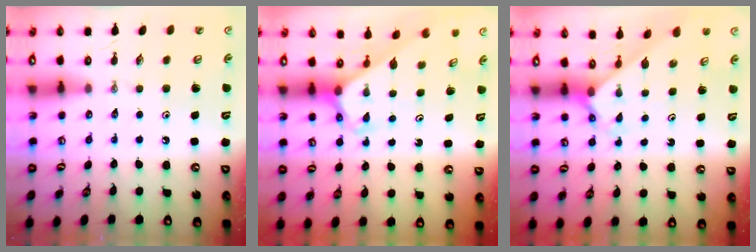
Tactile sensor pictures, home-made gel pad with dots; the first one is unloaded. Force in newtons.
{"total": 2.7, "press": 2.7, "slide": 0.2}
{"total": 2.3, "press": 2.3, "slide": 0.2}